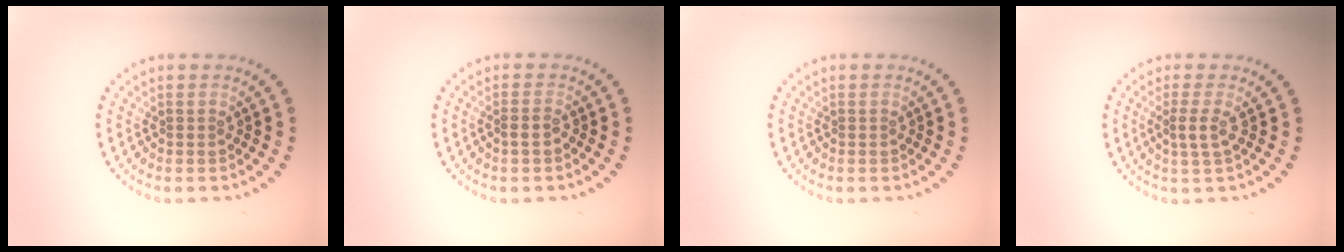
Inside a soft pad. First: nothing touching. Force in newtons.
{"total": 0.6, "press": 0.5, "slide": 0.3}
{"total": 0.0}
{"total": 1.9, "press": 1.6, "slide": 1.0}